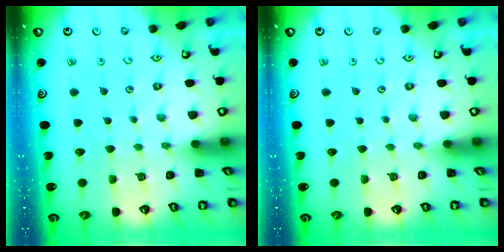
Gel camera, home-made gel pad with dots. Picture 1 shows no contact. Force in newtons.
{"total": 0.0}